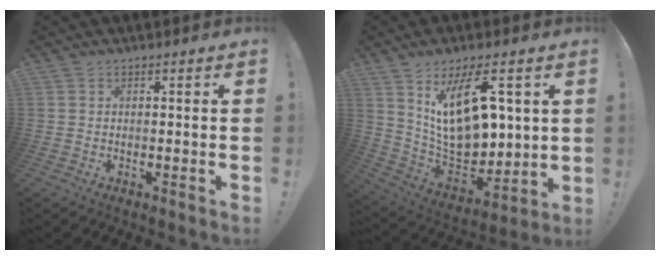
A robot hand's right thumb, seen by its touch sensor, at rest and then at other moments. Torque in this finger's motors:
{"motor_torque": [-0.54, 2.06, 1.49, 1.03, 0.21]}